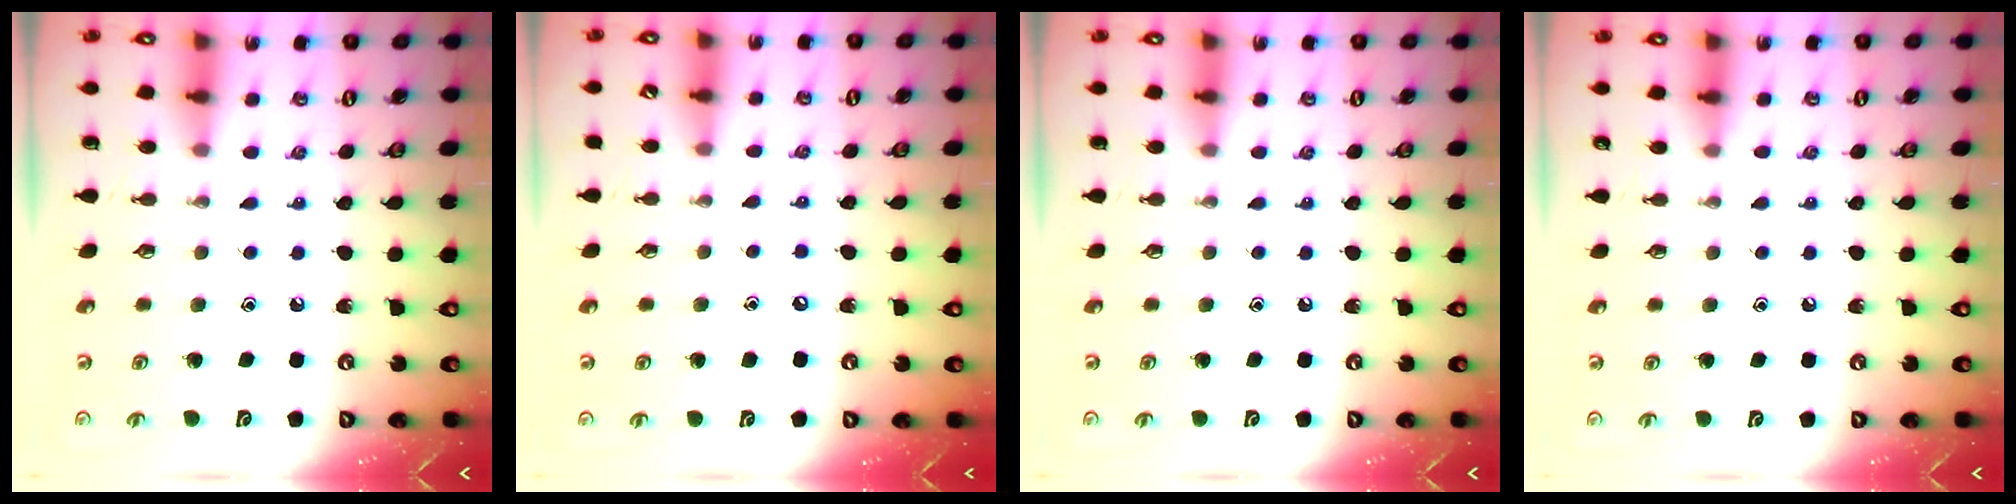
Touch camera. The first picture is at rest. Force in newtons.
{"total": 2.9, "press": 2.8, "slide": 0.5}
{"total": 0.0}
{"total": 3.9, "press": 3.9, "slide": 0.5}